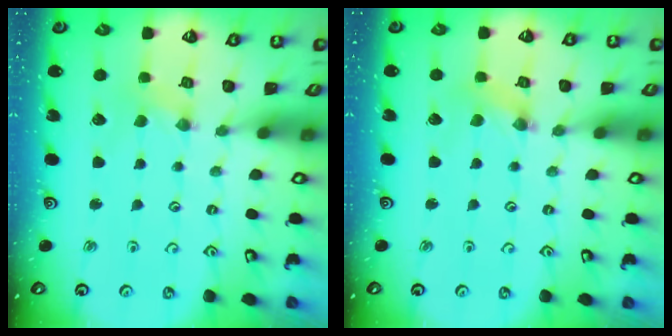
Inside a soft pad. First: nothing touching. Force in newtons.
{"total": 0.8, "press": 0.8, "slide": 0.2}